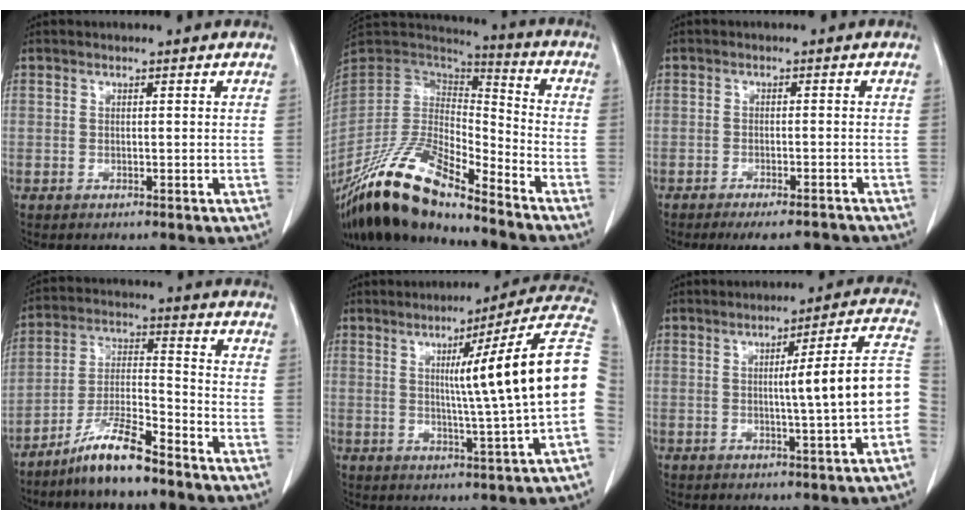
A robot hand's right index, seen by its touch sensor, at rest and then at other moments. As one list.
[{"total": 19.1, "force": [-15.4, 4.1, 10.6], "torque": [-0.213, -0.003, -0.292]}, {"total": 6.8, "force": [-6.2, 1.3, 2.3], "torque": [-0.024, 0.000, -0.084]}, {"total": 9.8, "force": [-7.6, 1.1, 6.0], "torque": [-0.122, -0.007, -0.147]}, {"total": 16.9, "force": [1.7, -2.2, 16.6], "torque": [-0.211, 0.015, 0.013]}, {"total": 11.5, "force": [-1.1, -0.7, 11.4], "torque": [-0.141, 0.019, -0.020]}]